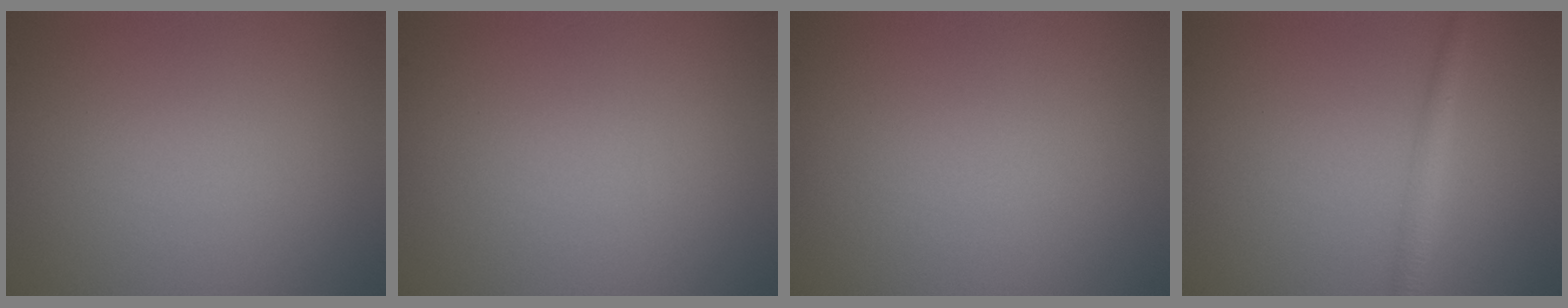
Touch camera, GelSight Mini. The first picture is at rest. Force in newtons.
{"total": 0.0}
{"total": 0.0}
{"total": 1.9, "press": 1.9, "slide": 0.0}